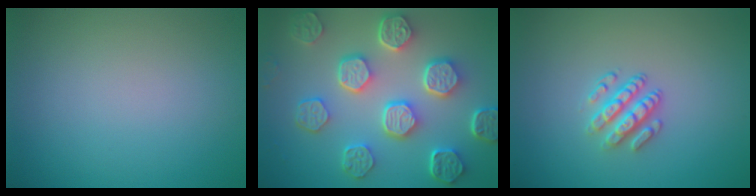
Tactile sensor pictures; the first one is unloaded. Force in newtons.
{"total": 7.9, "press": 6.0, "slide": 5.1}
{"total": 2.8, "press": 2.4, "slide": 1.5}